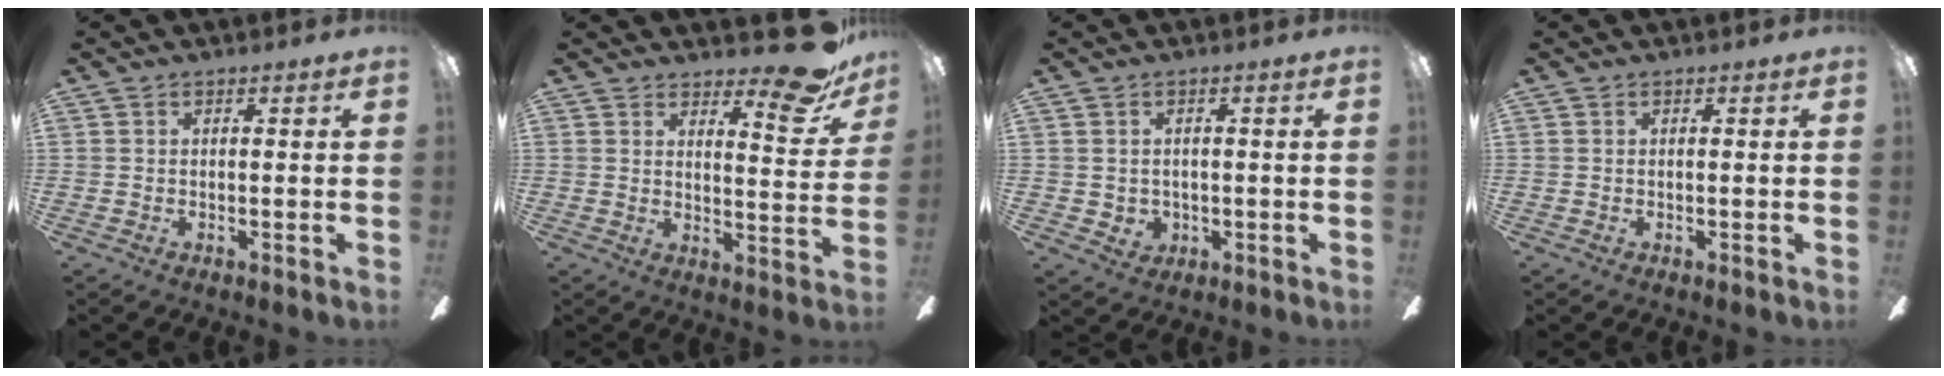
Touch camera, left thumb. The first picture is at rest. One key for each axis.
{"total": 12.2, "fx": 9.2, "fy": 3.6, "fz": 7.2, "tx": -0.083, "ty": -0.066, "tz": 0.153}
{"total": 2.7, "fx": 0.6, "fy": 2.6, "fz": 0.6, "tx": -0.008, "ty": -0.002, "tz": 0.010}
{"total": 0.0}